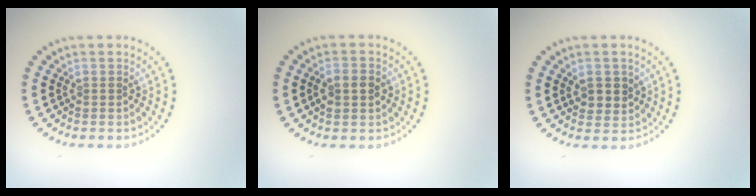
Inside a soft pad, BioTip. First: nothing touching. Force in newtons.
{"total": 2.8, "press": 2.8, "slide": 0.3}
{"total": 2.3, "press": 2.2, "slide": 0.7}